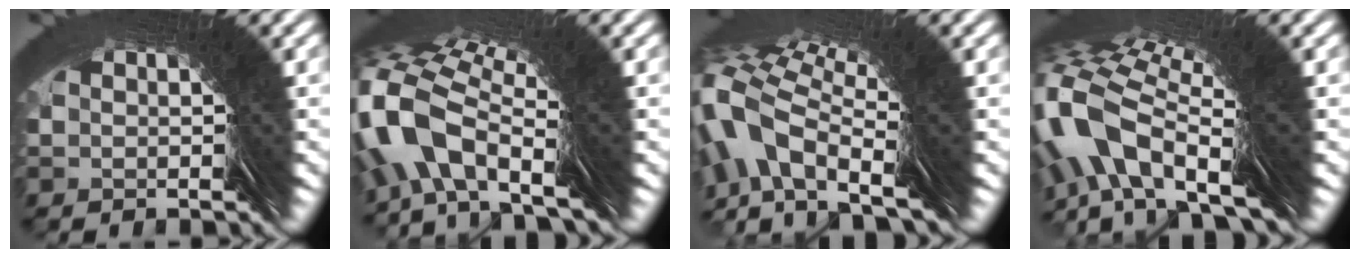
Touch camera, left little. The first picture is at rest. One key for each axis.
{"total": 3.8, "fx": 2.1, "fy": 1.4, "fz": 2.8, "tx": -0.046, "ty": 0.029, "tz": 0.010}
{"total": 4.1, "fx": 0.9, "fy": 2.0, "fz": 3.5, "tx": -0.061, "ty": 0.016, "tz": -0.003}
{"total": 4.4, "fx": 1.8, "fy": 1.5, "fz": 3.8, "tx": -0.061, "ty": 0.031, "tz": 0.004}